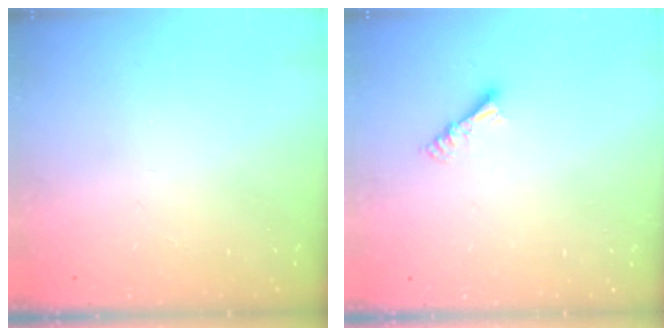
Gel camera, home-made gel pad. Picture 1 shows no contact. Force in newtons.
{"total": 5.2, "press": 5.1, "slide": 0.5}